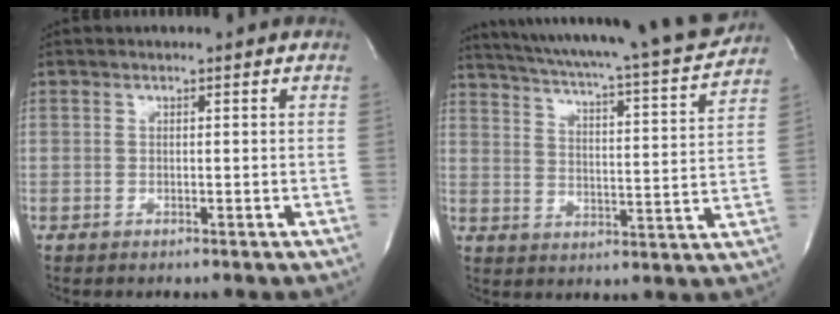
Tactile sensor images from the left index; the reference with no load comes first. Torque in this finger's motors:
{"motor_torque": [0.05, -0.06, 0.36, 0.11]}